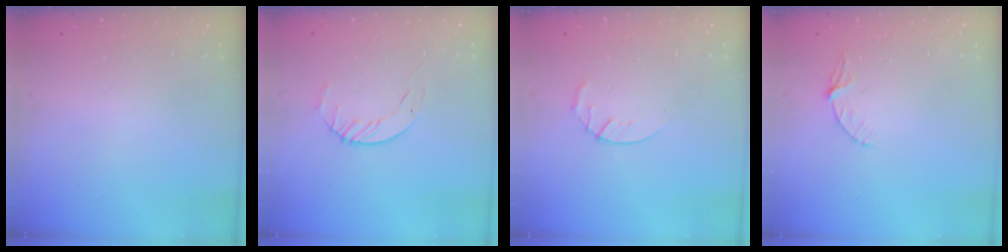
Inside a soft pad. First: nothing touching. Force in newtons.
{"total": 3.4, "press": 3.4, "slide": 0.4}
{"total": 3.0, "press": 2.9, "slide": 0.5}
{"total": 4.7, "press": 4.7, "slide": 0.4}